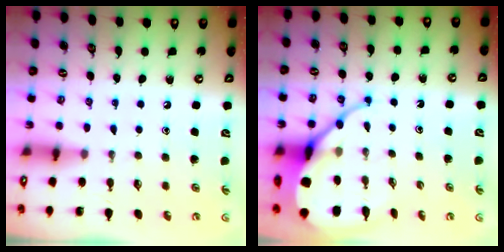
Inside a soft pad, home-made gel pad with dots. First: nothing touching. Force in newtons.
{"total": 10.3, "press": 10.2, "slide": 1.0}